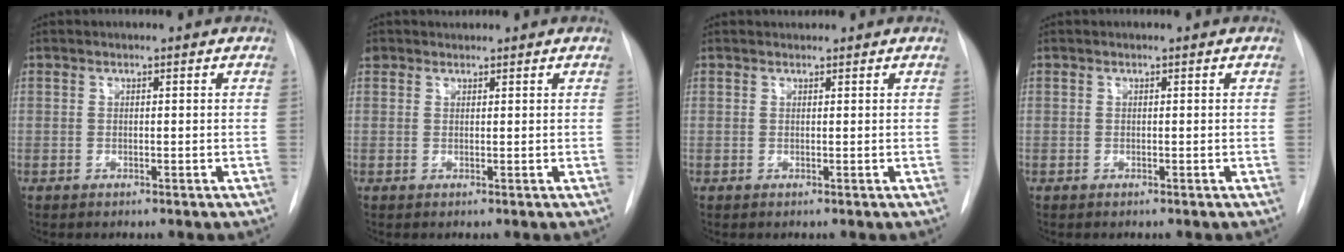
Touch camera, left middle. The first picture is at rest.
{"total": 1.5, "force": [1.3, 0.8, -0.2], "torque": [0.001, 0.014, 0.023]}
{"total": 0.9, "force": [0.8, 0.2, 0.0], "torque": [-0.011, 0.008, 0.015]}
{"total": 0.0}